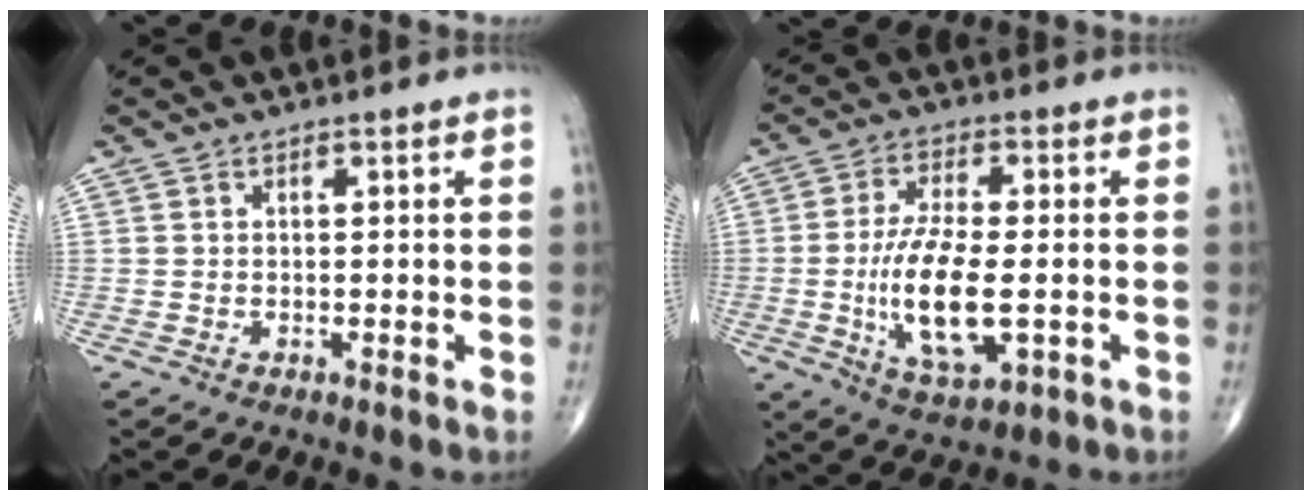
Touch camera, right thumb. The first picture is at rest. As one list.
[{"total": 13.1, "force": [-2.0, 5.1, 11.9], "torque": [-0.230, -0.007, -0.031]}]